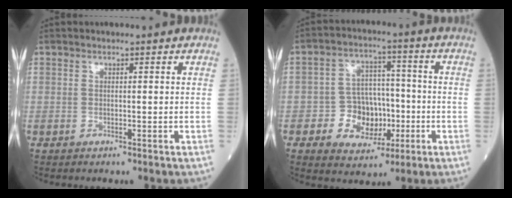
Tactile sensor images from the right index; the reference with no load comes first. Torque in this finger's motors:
{"motor_torque": [0.81, 0.01, 0.09, 0.04]}